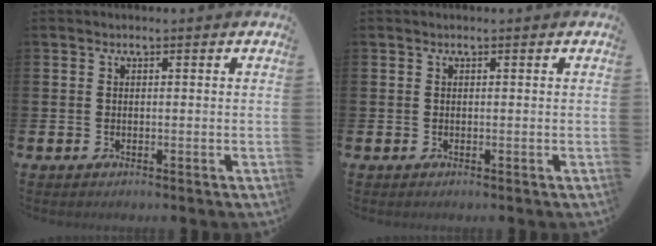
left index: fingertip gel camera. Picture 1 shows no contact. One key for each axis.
{"total": 0.0}